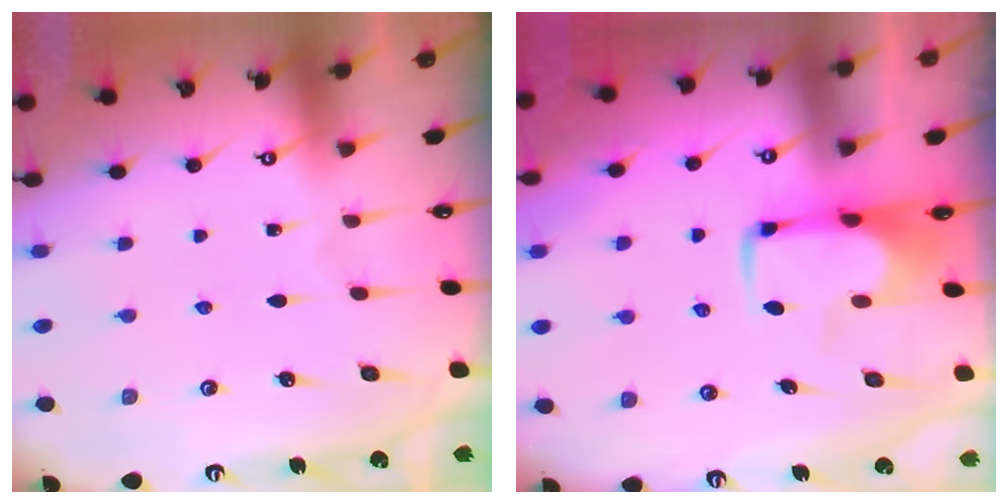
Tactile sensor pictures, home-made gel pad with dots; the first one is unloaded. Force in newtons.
{"total": 1.9, "press": 1.8, "slide": 0.5}